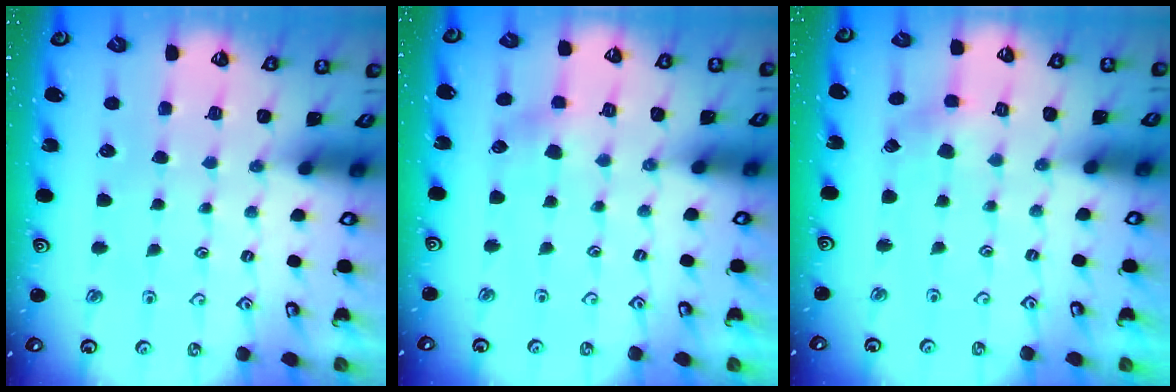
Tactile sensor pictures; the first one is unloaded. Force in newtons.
{"total": 3.7, "press": 3.7, "slide": 0.5}
{"total": 2.4, "press": 2.4, "slide": 0.2}